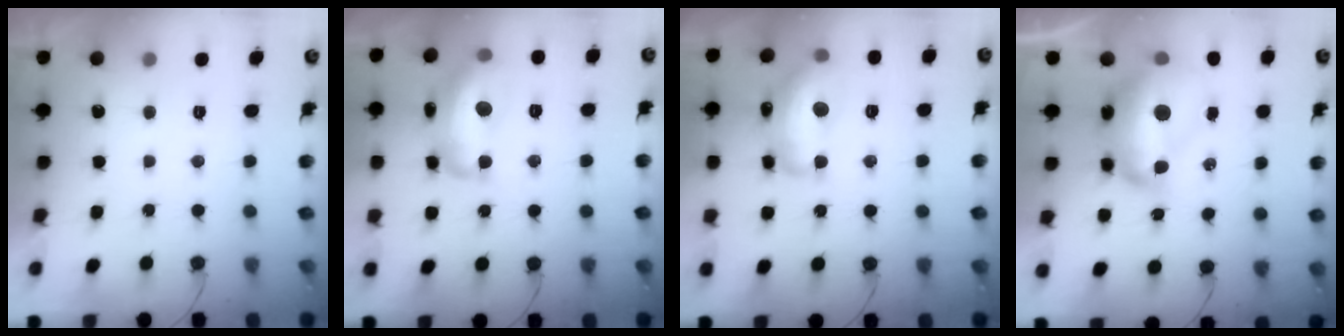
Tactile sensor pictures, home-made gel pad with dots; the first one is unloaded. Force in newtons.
{"total": 16.4, "press": 16.4, "slide": 0.9}
{"total": 16.5, "press": 16.5, "slide": 0.7}
{"total": 17.6, "press": 17.6, "slide": 1.5}